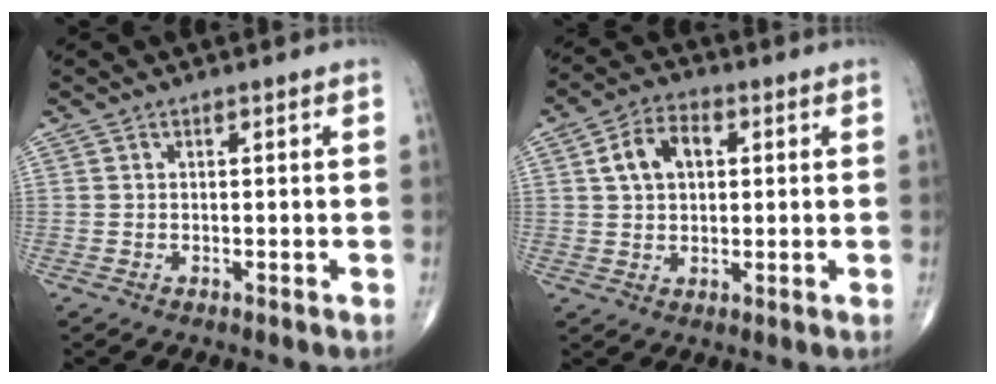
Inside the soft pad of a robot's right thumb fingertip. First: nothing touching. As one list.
[{"total": 7.5, "force": [1.9, 4.9, 5.4], "torque": [-0.083, 0.013, 0.028]}]